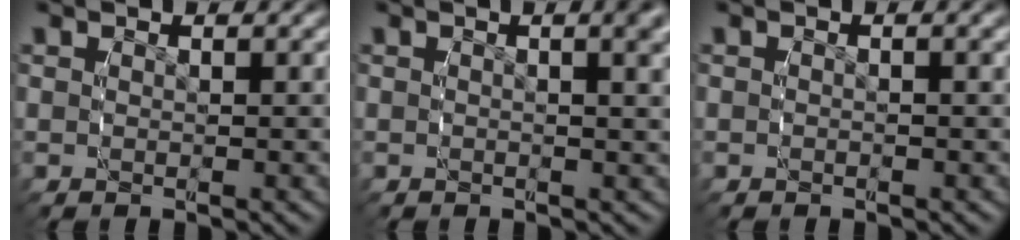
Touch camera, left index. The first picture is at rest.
{"total": 2.2, "force": [0.7, 0.3, 2.1], "torque": [-0.024, 0.002, 0.007]}
{"total": 0.6, "force": [-0.6, -0.3, 0.1], "torque": [0.001, 0.000, -0.010]}